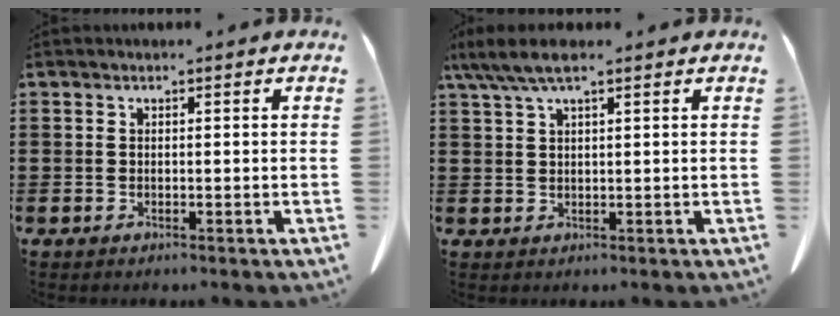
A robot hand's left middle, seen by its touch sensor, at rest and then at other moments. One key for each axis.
{"total": 4.9, "fx": 3.1, "fy": 0.8, "fz": 3.7, "tx": -0.076, "ty": -0.004, "tz": 0.058}